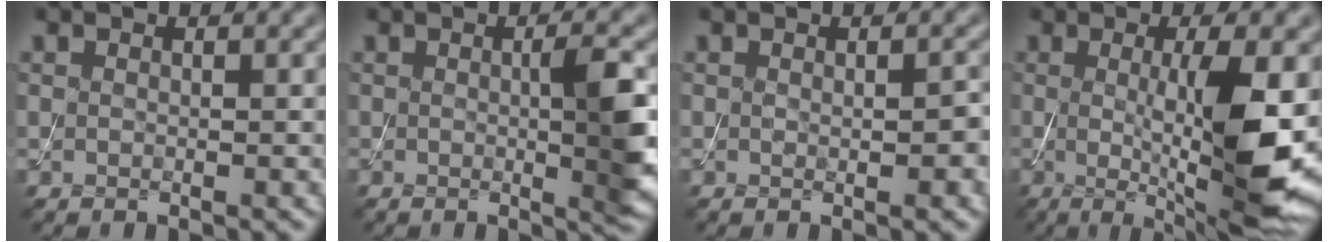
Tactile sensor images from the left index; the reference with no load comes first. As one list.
[{"total": 4.3, "force": [0.0, 0.8, 4.2], "torque": [-0.057, -0.002, 0.000]}, {"total": 1.6, "force": [0.0, 0.4, 1.6], "torque": [-0.023, -0.002, 0.000]}, {"total": 9.9, "force": [-0.3, 2.1, 9.6], "torque": [-0.143, -0.018, 0.002]}]